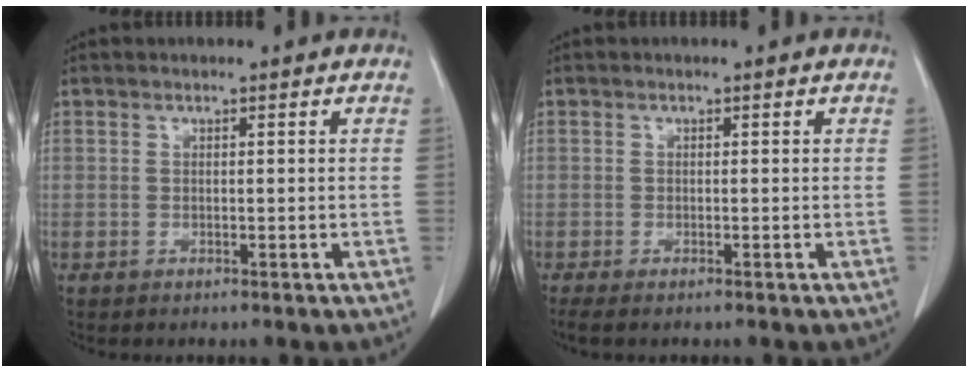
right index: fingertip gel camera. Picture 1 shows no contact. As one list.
[{"total": 0.7, "force": [-0.5, 0.1, 0.5], "torque": [-0.014, -0.002, -0.009]}]